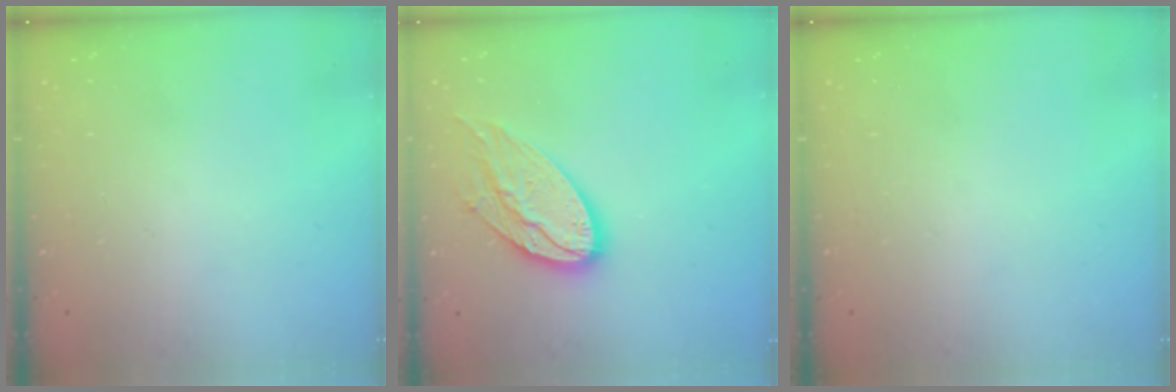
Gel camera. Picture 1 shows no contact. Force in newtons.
{"total": 15.1, "press": 15.1, "slide": 1.3}
{"total": 0.0}